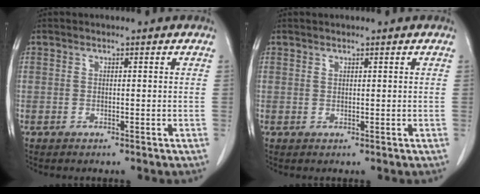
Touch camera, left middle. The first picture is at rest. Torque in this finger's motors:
{"motor_torque": [-0.53, -0.03, -0.04, -0.01]}